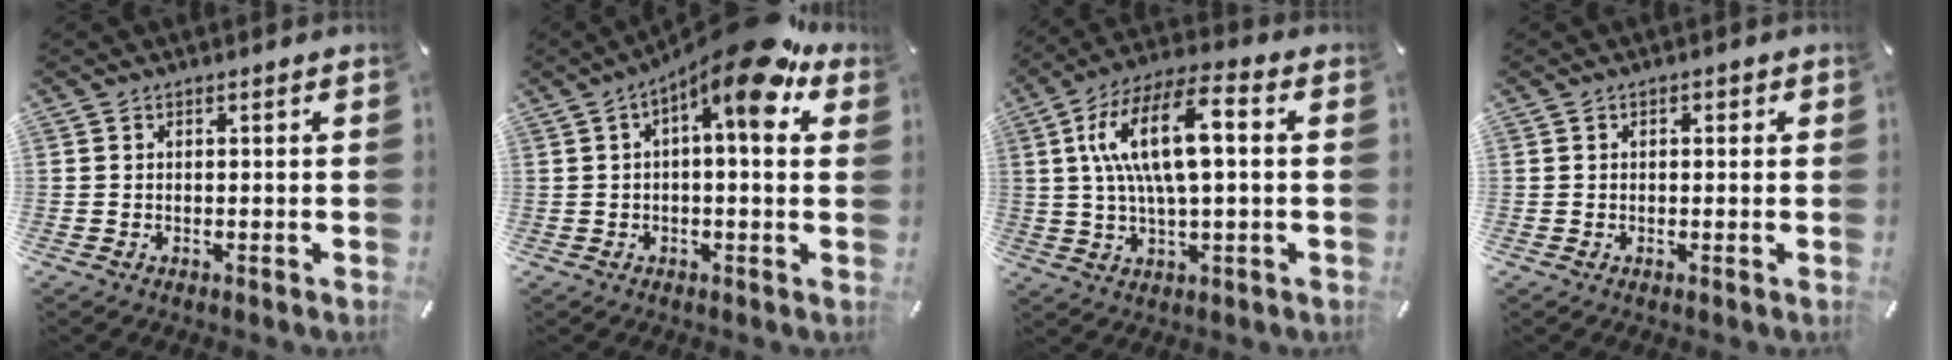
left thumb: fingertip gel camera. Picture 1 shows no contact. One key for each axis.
{"total": 12.5, "fx": 6.3, "fy": 3.3, "fz": 10.3, "tx": -0.140, "ty": -0.048, "tz": 0.097}
{"total": 16.1, "fx": 2.9, "fy": 6.6, "fz": 14.3, "tx": -0.293, "ty": 0.008, "tz": 0.047}
{"total": 1.0, "fx": 0.1, "fy": 0.7, "fz": 0.7, "tx": -0.006, "ty": 0.002, "tz": -0.002}